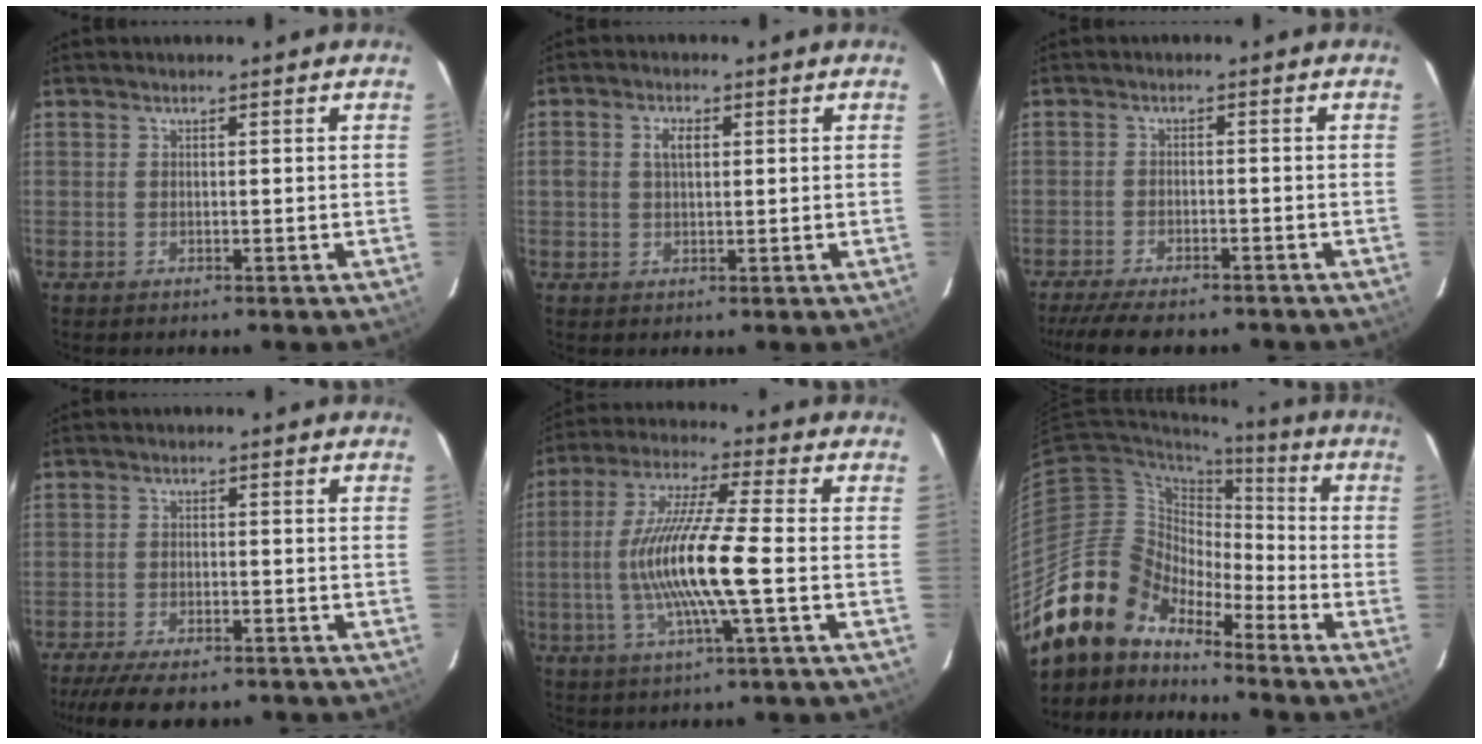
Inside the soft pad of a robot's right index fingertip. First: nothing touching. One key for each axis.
{"total": 3.2, "fx": 0.7, "fy": 1.9, "fz": 2.5, "tx": -0.043, "ty": 0.008, "tz": 0.014}
{"total": 10.9, "fx": -9.3, "fy": 2.5, "fz": 5.2, "tx": -0.118, "ty": -0.027, "tz": -0.146}
{"total": 11.0, "fx": -8.9, "fy": 3.2, "fz": 5.6, "tx": -0.126, "ty": -0.027, "tz": -0.140}
{"total": 14.1, "fx": -2.4, "fy": 0.2, "fz": 13.9, "tx": -0.270, "ty": -0.003, "tz": -0.045}
{"total": 14.7, "fx": -12.8, "fy": 6.6, "fz": 3.0, "tx": -0.058, "ty": 0.021, "tz": -0.239}